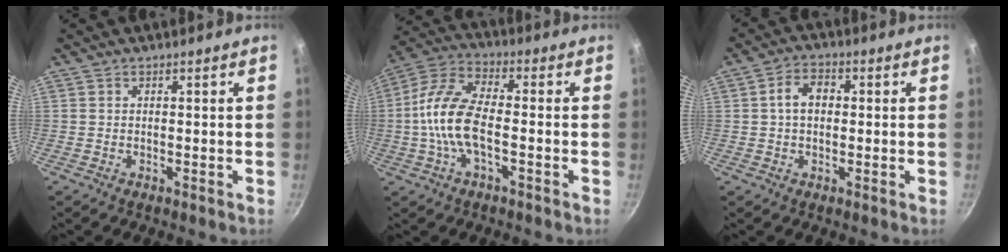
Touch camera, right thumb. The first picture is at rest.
{"total": 12.7, "force": [-2.1, 5.8, 11.1], "torque": [-0.220, 0.034, -0.058]}
{"total": 5.5, "force": [0.5, 3.9, 3.8], "torque": [-0.050, 0.016, 0.001]}